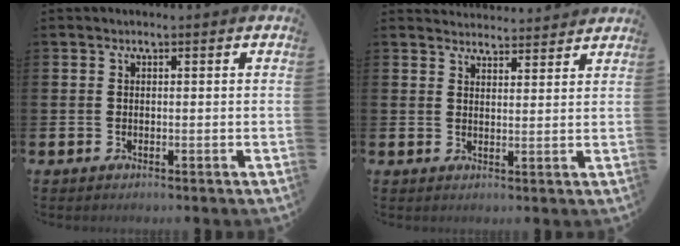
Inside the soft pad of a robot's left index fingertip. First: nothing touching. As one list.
[{"total": 3.4, "force": [3.4, 0.4, -0.2], "torque": [-0.003, -0.019, 0.062]}]